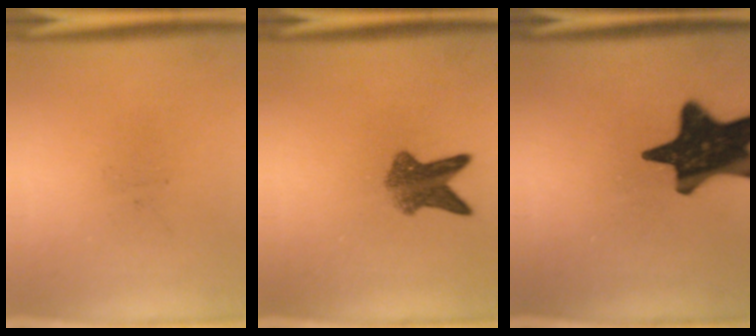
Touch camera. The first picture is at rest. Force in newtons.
{"total": 5.7}
{"total": 17.4}